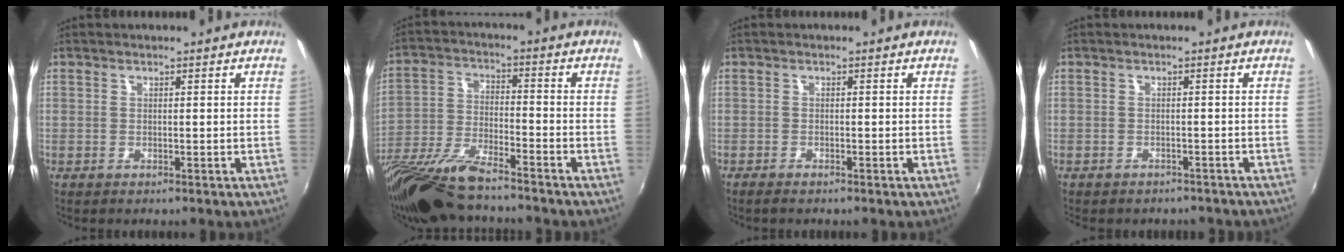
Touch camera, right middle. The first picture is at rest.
{"total": 16.0, "force": [-13.2, 2.9, 8.7], "torque": [-0.182, -0.039, -0.245]}
{"total": 1.4, "force": [-1.2, 0.2, 0.6], "torque": [-0.017, -0.004, -0.024]}
{"total": 4.5, "force": [-4.0, 1.6, 1.4], "torque": [-0.032, -0.013, -0.048]}